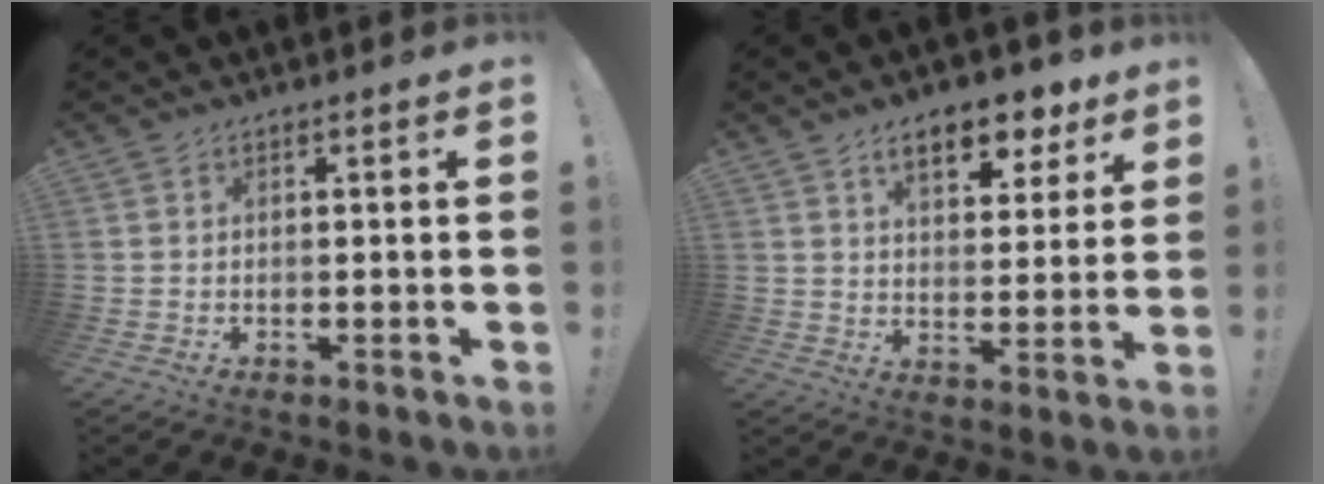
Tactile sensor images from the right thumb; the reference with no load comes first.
{"total": 11.4, "force": [6.9, 5.5, 7.2], "torque": [-0.099, -0.034, 0.119]}